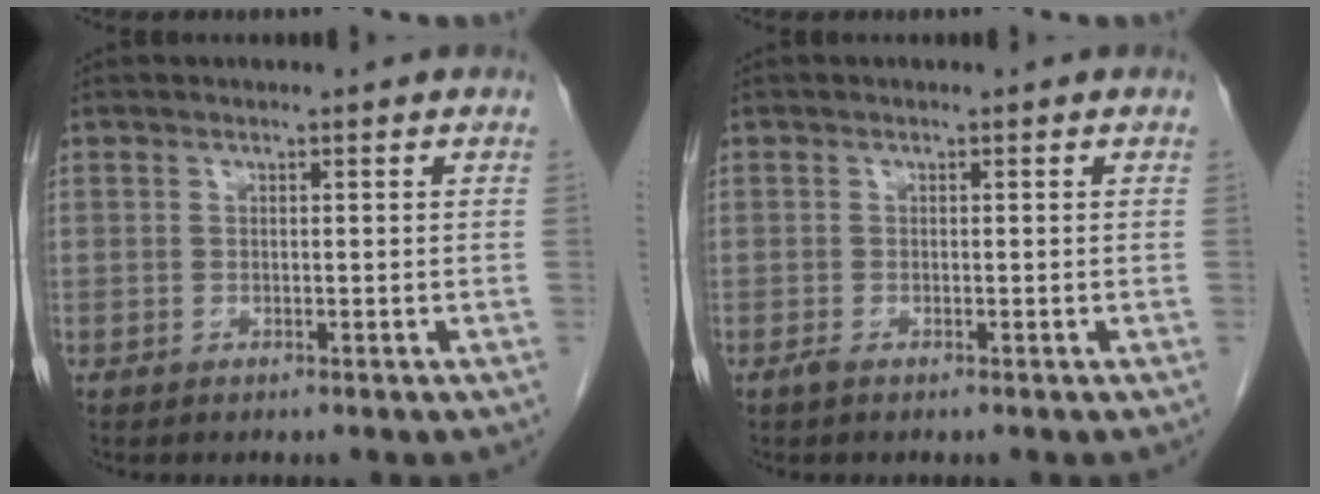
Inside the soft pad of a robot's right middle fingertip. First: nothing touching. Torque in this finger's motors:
{"motor_torque": [0.19, -0.09, 0.00, 0.01]}